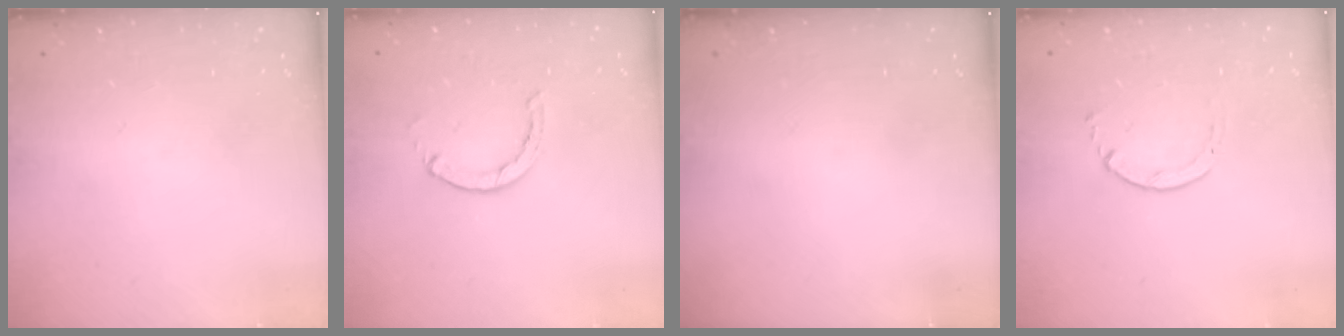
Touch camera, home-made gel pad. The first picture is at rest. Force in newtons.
{"total": 1.3, "press": 1.3, "slide": 0.3}
{"total": 0.0}
{"total": 1.7, "press": 1.6, "slide": 0.2}